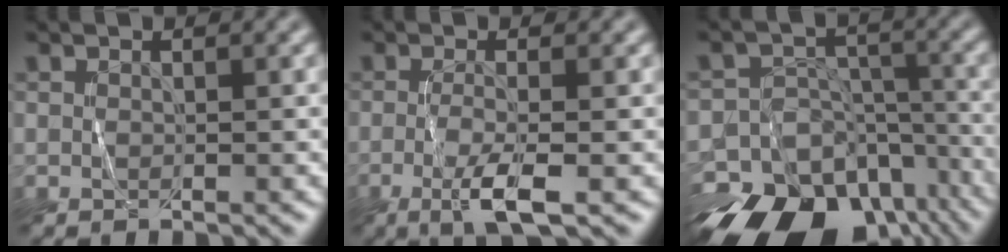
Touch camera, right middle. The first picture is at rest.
{"total": 3.6, "force": [-1.3, 0.5, 3.3], "torque": [-0.070, -0.007, -0.028]}
{"total": 20.1, "force": [-13.9, 12.4, 7.6], "torque": [-0.145, -0.046, -0.192]}